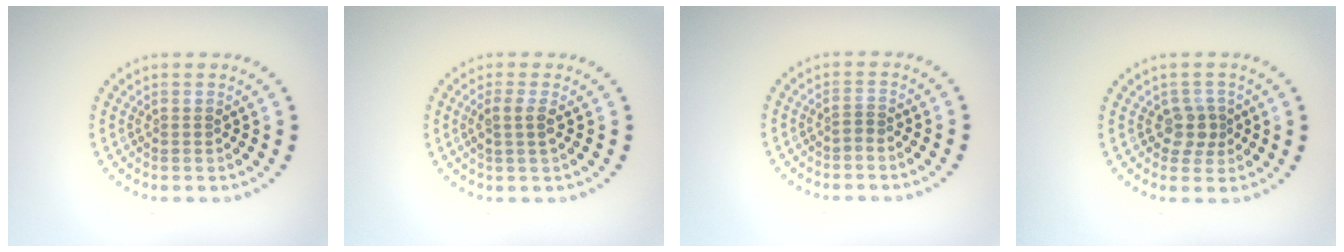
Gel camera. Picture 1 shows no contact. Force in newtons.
{"total": 1.5, "press": 1.3, "slide": 0.7}
{"total": 0.6, "press": 0.2, "slide": 0.5}
{"total": 2.0, "press": 1.7, "slide": 1.2}